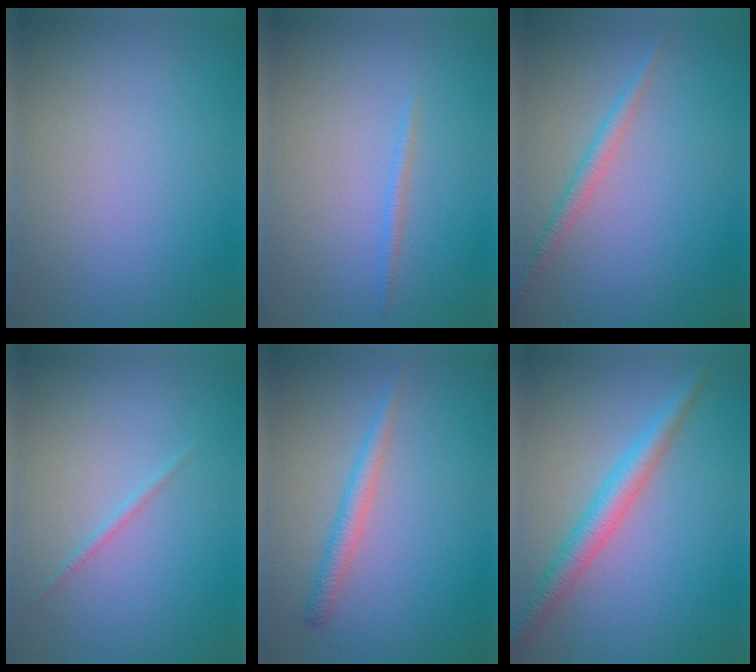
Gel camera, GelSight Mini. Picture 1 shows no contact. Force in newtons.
{"total": 0.7, "press": 0.7, "slide": 0.1}
{"total": 1.6, "press": 1.6, "slide": 0.1}
{"total": 0.7, "press": 0.7, "slide": 0.1}
{"total": 1.9, "press": 1.9, "slide": 0.1}
{"total": 3.4, "press": 3.4, "slide": 0.1}